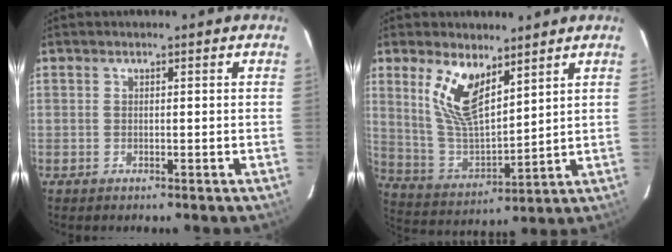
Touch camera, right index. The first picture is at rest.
{"total": 12.1, "force": [6.7, 4.9, 8.8], "torque": [-0.176, -0.001, 0.141]}